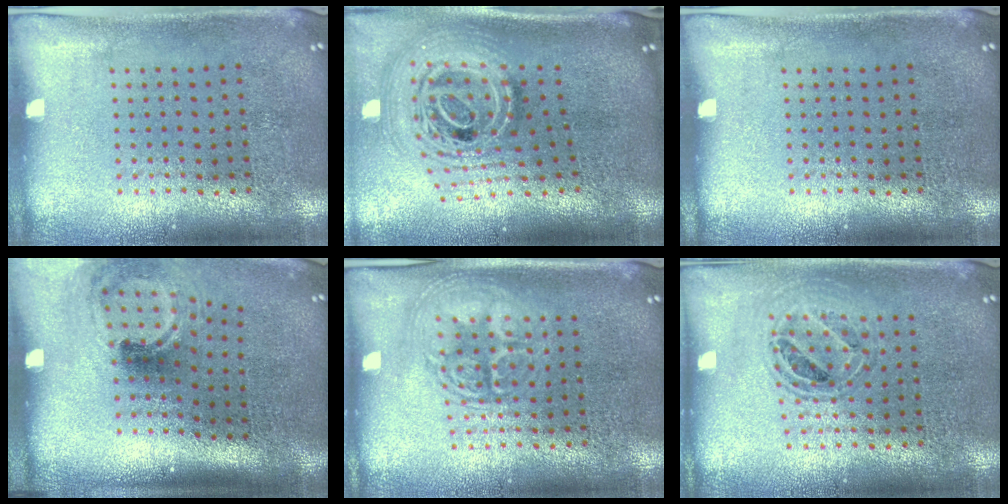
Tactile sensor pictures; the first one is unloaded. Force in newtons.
{"total": 2.6, "press": 1.8, "slide": 1.9}
{"total": 0.0}
{"total": 1.9, "press": 1.2, "slide": 1.4}
{"total": 2.2, "press": 2.2, "slide": 0.3}
{"total": 0.8, "press": 0.8, "slide": 0.1}